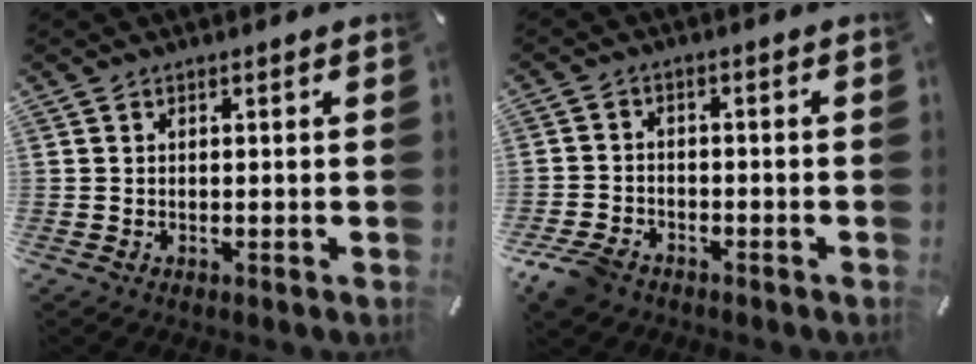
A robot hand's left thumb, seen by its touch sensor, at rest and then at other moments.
{"total": 5.7, "force": [-4.2, 3.2, 2.1], "torque": [-0.061, 0.013, -0.086]}